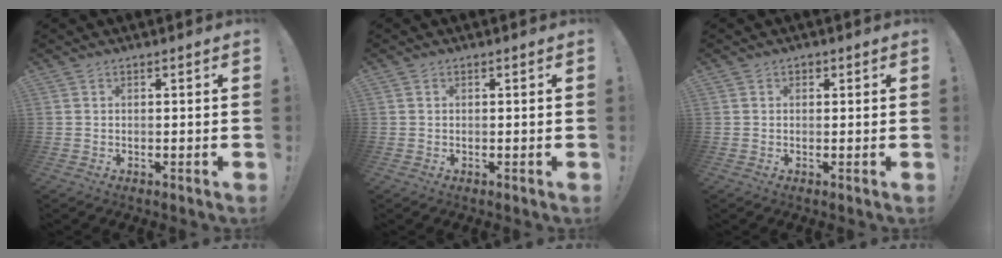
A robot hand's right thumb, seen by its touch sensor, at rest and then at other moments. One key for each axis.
{"total": 0.0}
{"total": 0.9, "fx": 0.2, "fy": 0.8, "fz": 0.3, "tx": 0.000, "ty": 0.000, "tz": 0.001}